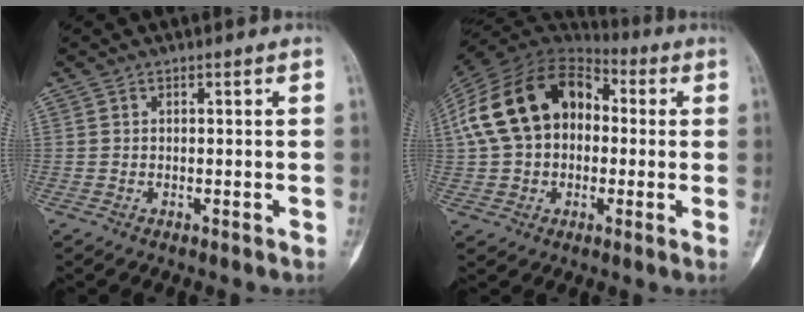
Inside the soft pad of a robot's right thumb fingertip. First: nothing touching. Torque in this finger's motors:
{"motor_torque": [0.27, 2.30, 1.09, -0.71, 0.81]}